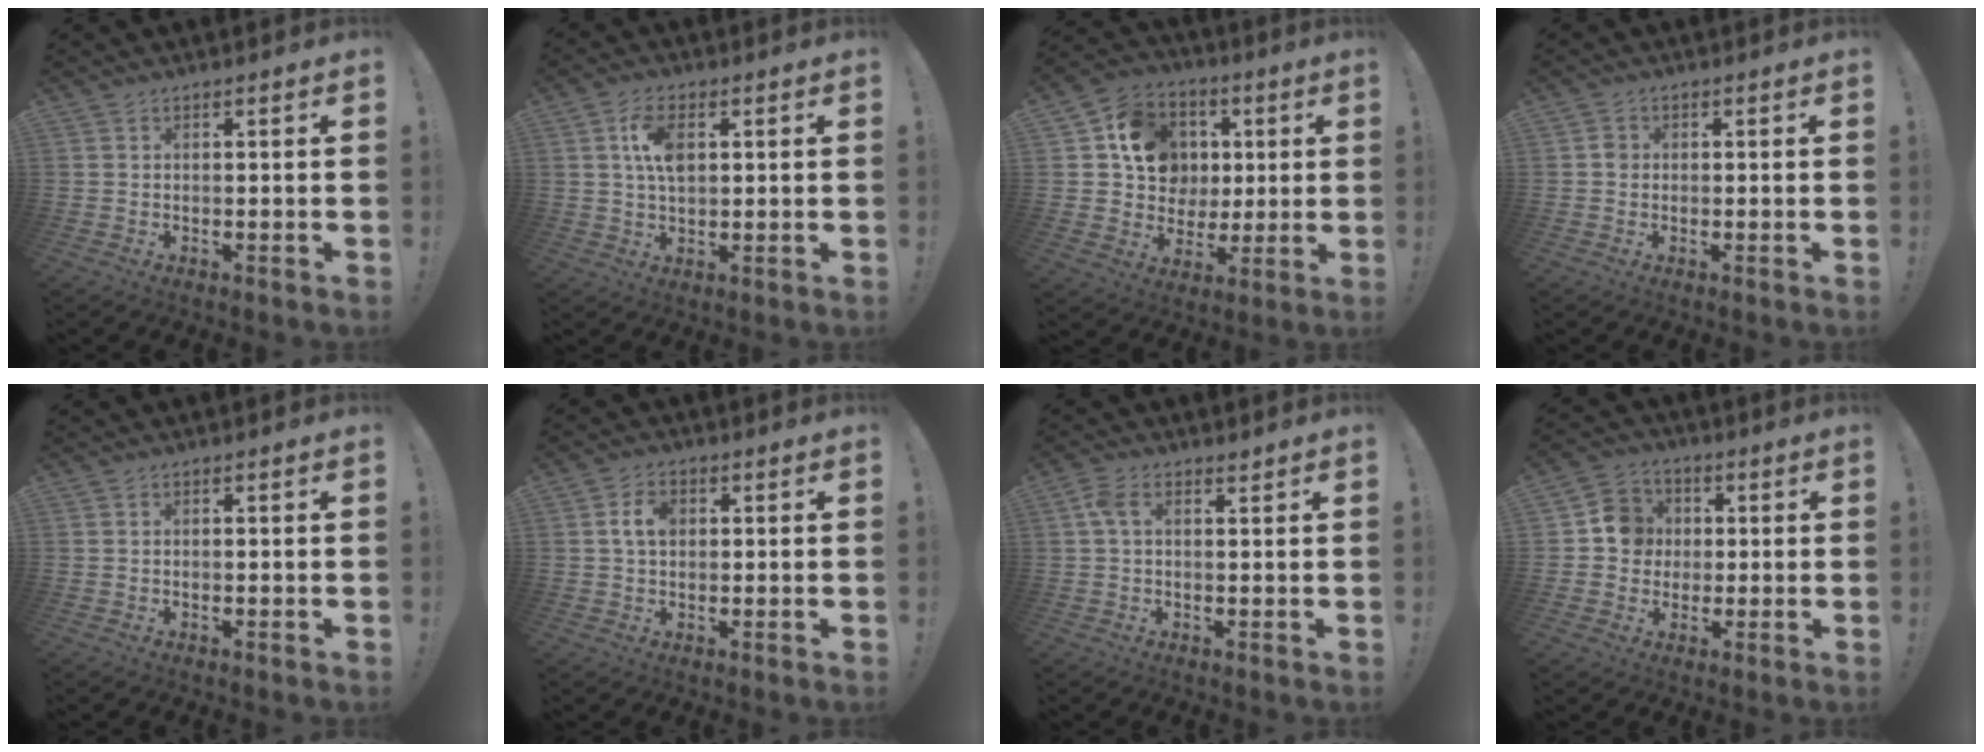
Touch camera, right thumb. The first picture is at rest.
{"total": 7.9, "force": [2.1, 4.5, 6.2], "torque": [-0.105, 0.000, 0.033]}
{"total": 15.0, "force": [3.6, 13.3, 6.0], "torque": [-0.080, 0.000, 0.085]}
{"total": 1.9, "force": [-0.3, 1.7, 0.8], "torque": [-0.011, 0.005, -0.006]}
{"total": 0.0}
{"total": 5.3, "force": [0.9, 3.4, 4.0], "torque": [-0.064, 0.006, 0.014]}
{"total": 3.1, "force": [1.5, 1.4, 2.4], "torque": [-0.043, -0.005, 0.027]}
{"total": 9.2, "force": [0.4, 8.8, 2.7], "torque": [-0.025, 0.010, 0.012]}